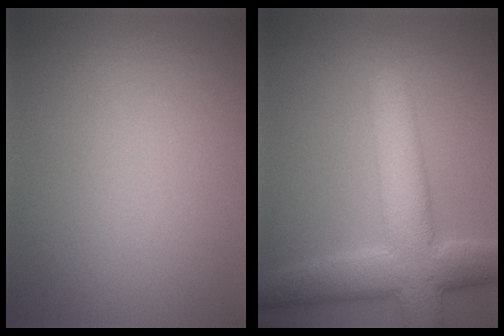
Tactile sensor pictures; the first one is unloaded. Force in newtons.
{"total": 8.4, "press": 8.4, "slide": 0.5}